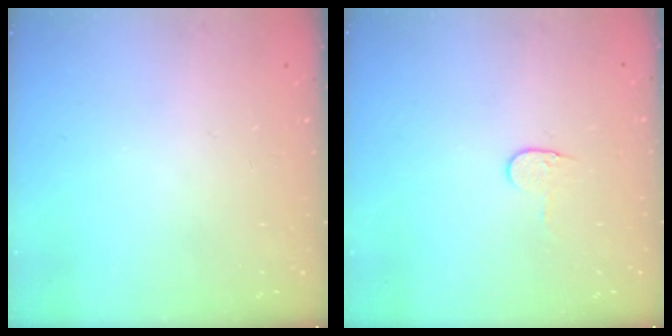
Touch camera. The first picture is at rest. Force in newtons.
{"total": 4.1, "press": 4.1, "slide": 0.4}